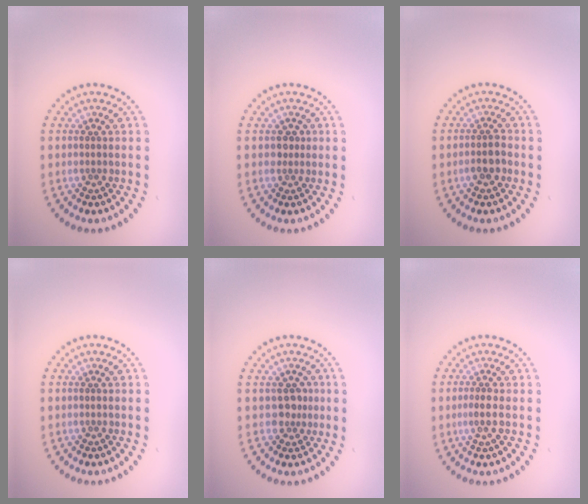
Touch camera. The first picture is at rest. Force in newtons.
{"total": 1.0, "press": 0.8, "slide": 0.6}
{"total": 1.8, "press": 1.7, "slide": 0.6}
{"total": 0.0}
{"total": 1.7, "press": 1.4, "slide": 1.1}
{"total": 1.3, "press": 1.2, "slide": 0.5}